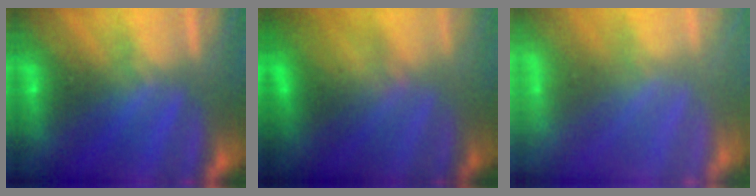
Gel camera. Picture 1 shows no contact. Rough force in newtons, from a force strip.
{"total": 4.4}
{"total": 7.0}